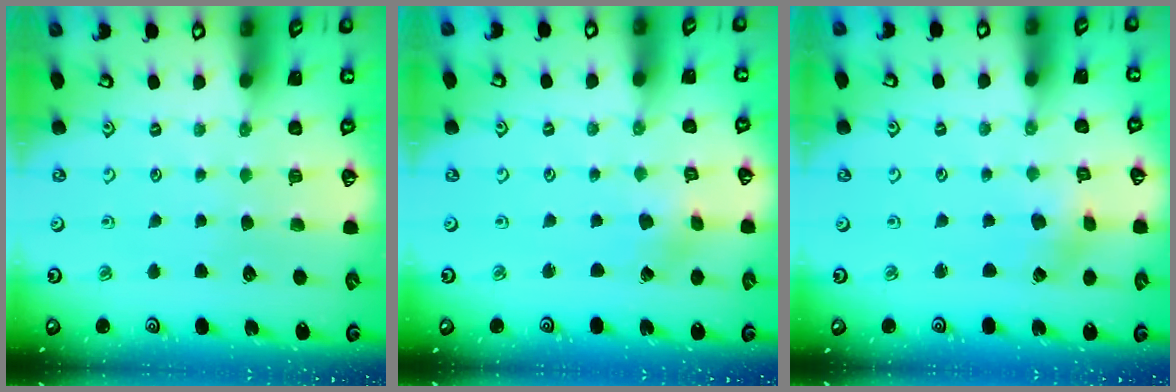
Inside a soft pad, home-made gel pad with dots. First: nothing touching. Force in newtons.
{"total": 0.6, "press": 0.5, "slide": 0.2}
{"total": 1.4, "press": 1.4, "slide": 0.2}